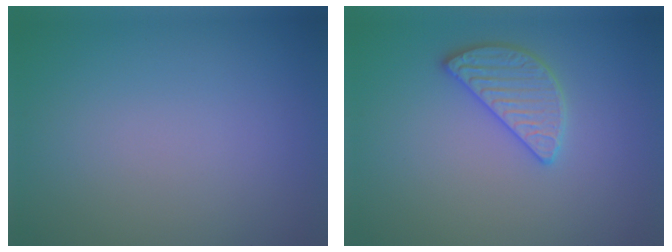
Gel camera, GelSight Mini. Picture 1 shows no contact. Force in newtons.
{"total": 2.8, "press": 2.8, "slide": 0.3}